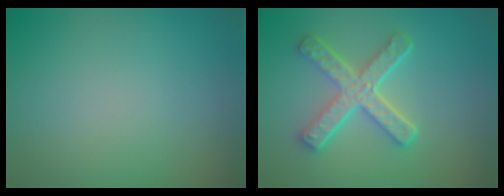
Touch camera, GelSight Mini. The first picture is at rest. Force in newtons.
{"total": 4.7, "press": 3.7, "slide": 2.8}